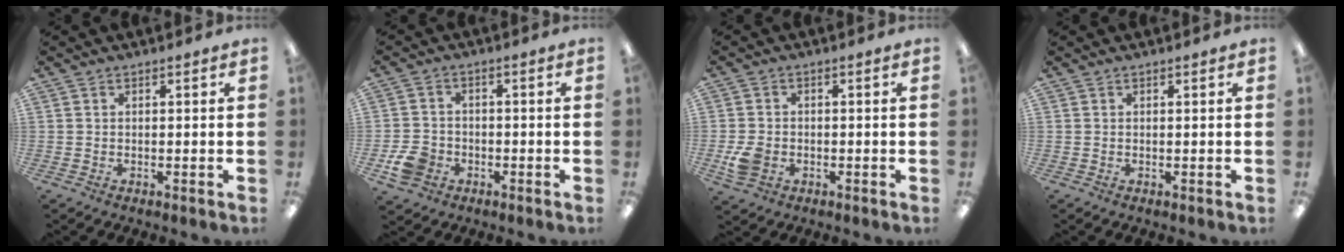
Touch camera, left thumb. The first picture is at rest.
{"total": 6.5, "force": [-2.8, 5.1, 2.8], "torque": [-0.053, 0.015, -0.051]}
{"total": 5.2, "force": [-1.8, 4.0, 2.8], "torque": [-0.049, 0.005, -0.032]}
{"total": 0.0}